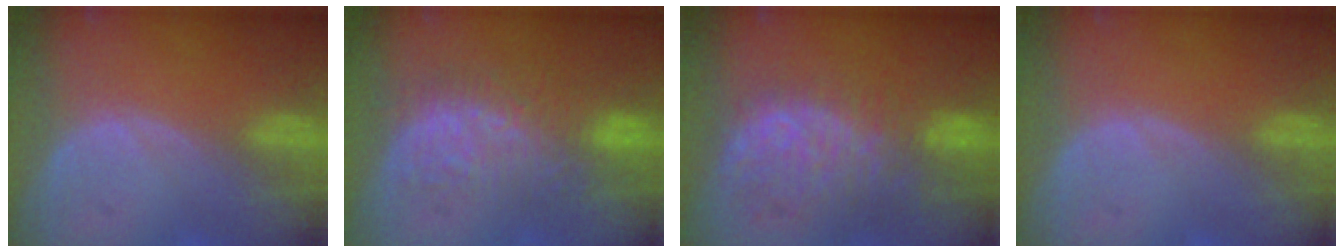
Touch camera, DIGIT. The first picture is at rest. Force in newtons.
{"total": 9.1, "press": 9.0, "slide": 1.7}
{"total": 10.8, "press": 9.4, "slide": 5.3}
{"total": 0.0}